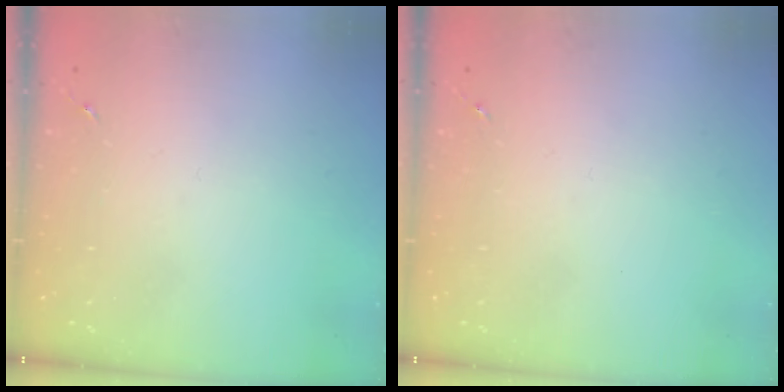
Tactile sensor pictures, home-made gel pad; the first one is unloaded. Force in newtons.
{"total": 0.0}